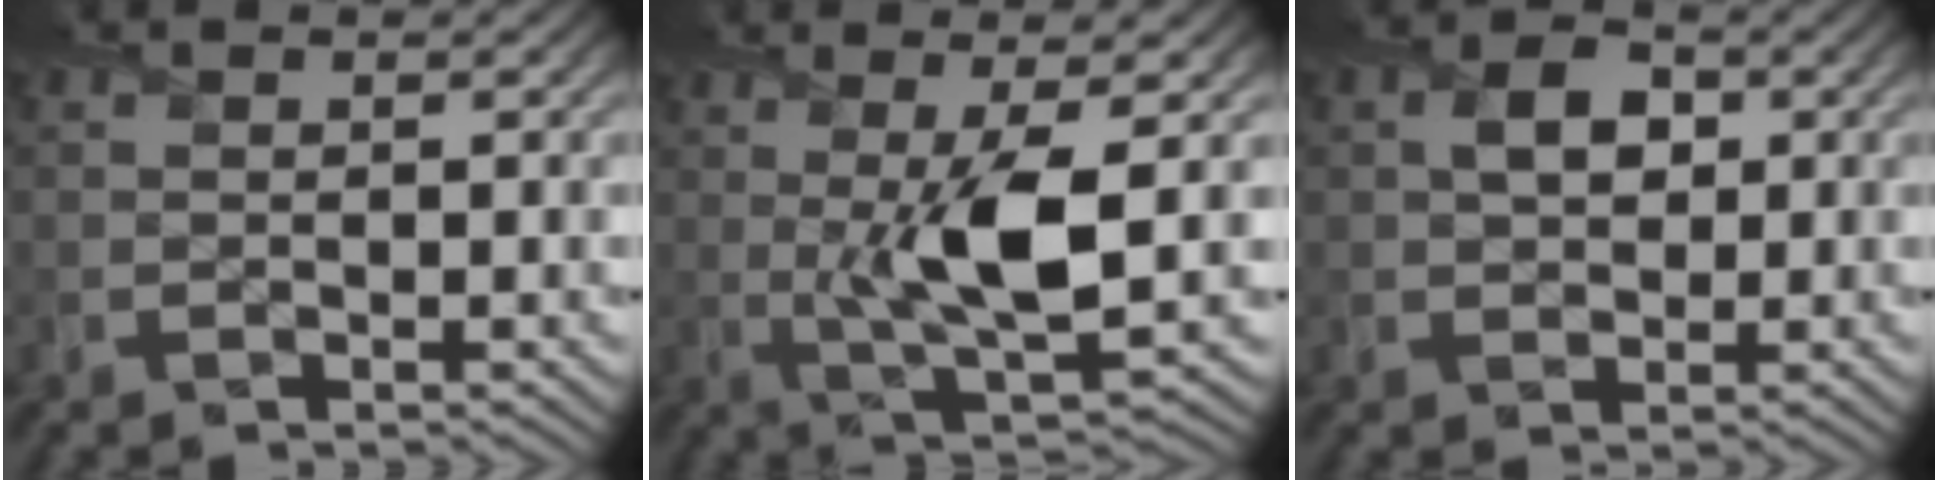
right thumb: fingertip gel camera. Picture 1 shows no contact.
{"total": 7.6, "force": [0.3, 2.2, 7.3], "torque": [-0.140, 0.000, 0.011]}
{"total": 3.7, "force": [0.8, 2.7, 2.4], "torque": [-0.049, 0.003, 0.010]}